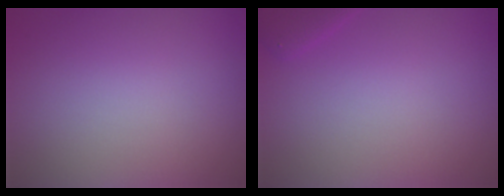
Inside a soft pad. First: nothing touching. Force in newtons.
{"total": 1.2, "press": 1.2, "slide": 0.1}